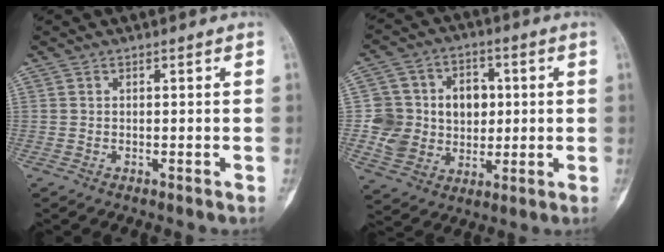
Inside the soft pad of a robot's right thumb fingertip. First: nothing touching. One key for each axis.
{"total": 14.1, "fx": 0.8, "fy": 12.5, "fz": 6.5, "tx": -0.072, "ty": 0.021, "tz": 0.028}